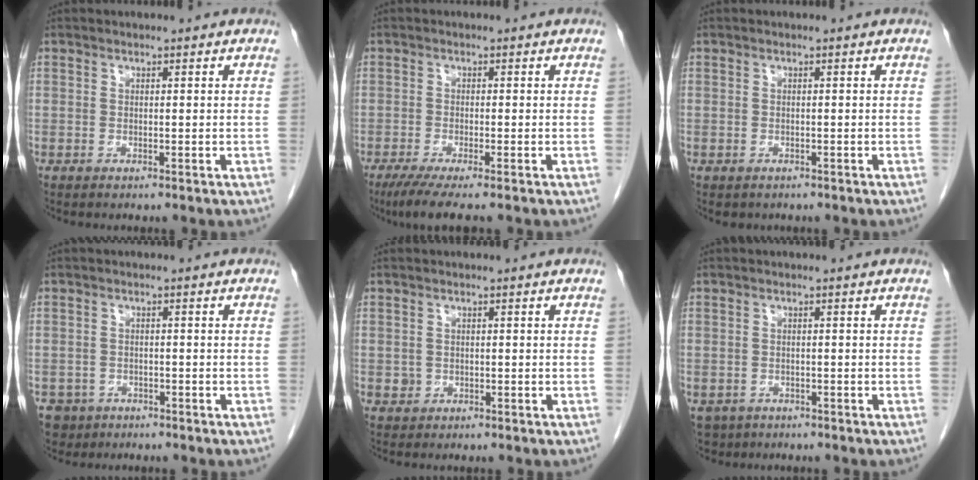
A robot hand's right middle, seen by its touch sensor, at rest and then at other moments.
{"total": 5.4, "force": [-4.1, -0.1, 3.5], "torque": [-0.058, -0.016, -0.069]}
{"total": 1.0, "force": [-0.8, 0.7, 0.1], "torque": [-0.011, 0.000, -0.008]}
{"total": 4.0, "force": [-2.5, 3.1, 0.0], "torque": [0.003, 0.006, -0.039]}
{"total": 1.0, "force": [-0.2, 1.0, 0.2], "torque": [-0.002, 0.003, 0.000]}
{"total": 3.8, "force": [-2.4, 2.9, 0.6], "torque": [-0.007, 0.002, -0.035]}